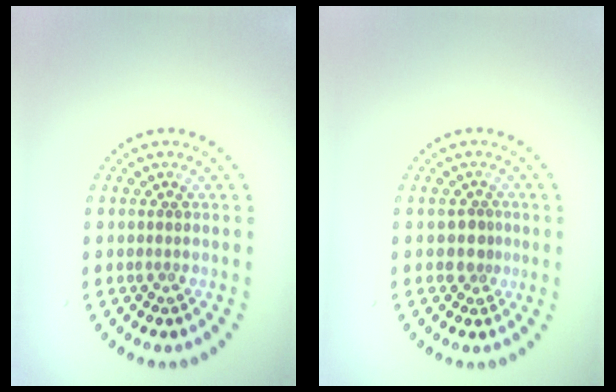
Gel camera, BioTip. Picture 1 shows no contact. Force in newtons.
{"total": 1.7, "press": 1.3, "slide": 1.2}